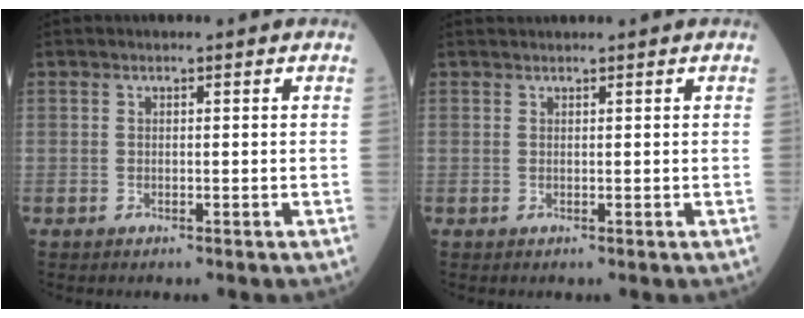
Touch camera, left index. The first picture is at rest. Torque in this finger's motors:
{"motor_torque": [-0.06, 0.21, -0.04, 0.01]}